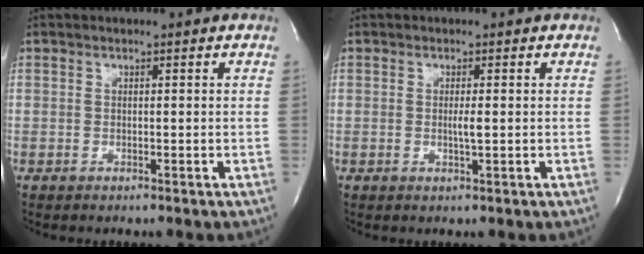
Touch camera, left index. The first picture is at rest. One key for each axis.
{"total": 1.4, "fx": -0.2, "fy": -0.1, "fz": 1.4, "tx": -0.035, "ty": -0.006, "tz": -0.002}